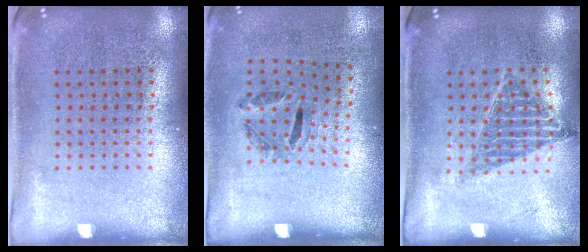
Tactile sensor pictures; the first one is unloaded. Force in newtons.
{"total": 1.3, "press": 0.7, "slide": 1.1}
{"total": 0.9, "press": 0.9, "slide": 0.1}